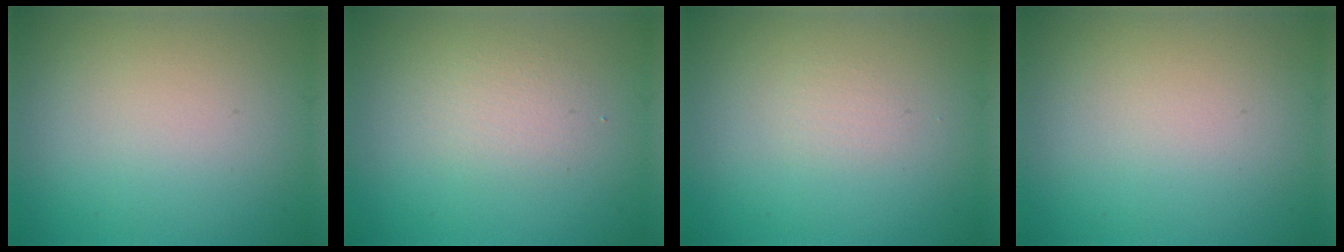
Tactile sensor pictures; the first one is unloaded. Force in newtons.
{"total": 1.7, "press": 1.6, "slide": 0.1}
{"total": 0.6, "press": 0.6, "slide": 0.1}
{"total": 0.0}